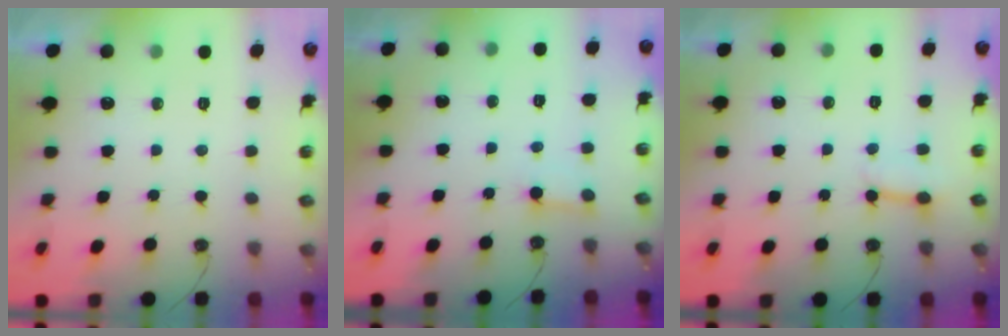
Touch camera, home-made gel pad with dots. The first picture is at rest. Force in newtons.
{"total": 2.2, "press": 2.2, "slide": 0.1}
{"total": 6.2, "press": 6.2, "slide": 0.5}